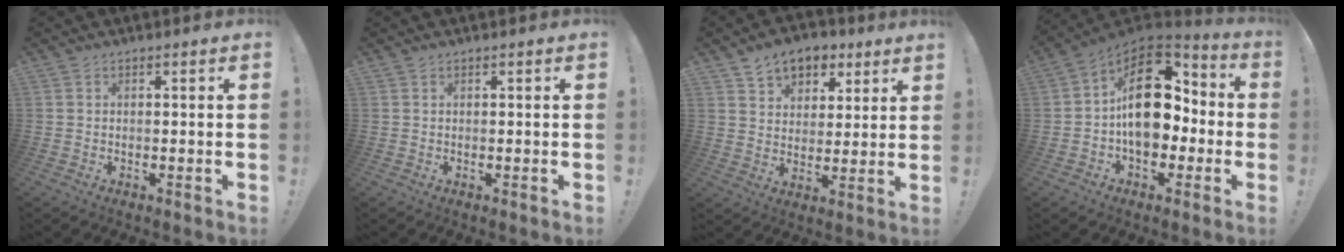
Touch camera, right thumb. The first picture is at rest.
{"total": 0.0}
{"total": 9.6, "force": [6.3, 6.3, 3.5], "torque": [-0.050, -0.035, 0.121]}
{"total": 20.7, "force": [1.8, 13.7, 15.5], "torque": [-0.233, 0.008, 0.041]}